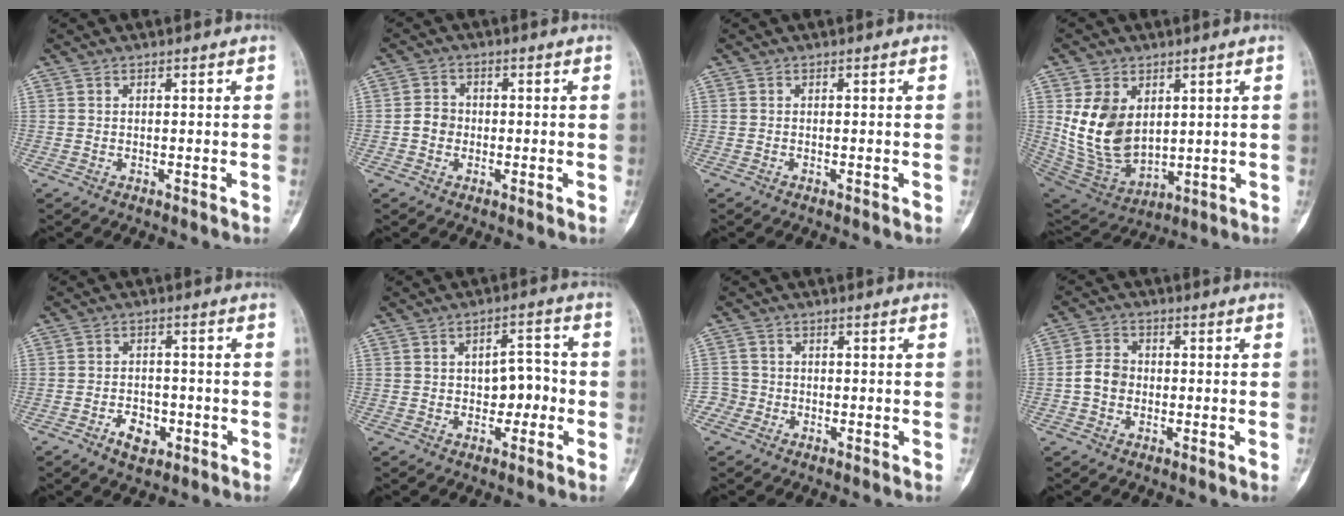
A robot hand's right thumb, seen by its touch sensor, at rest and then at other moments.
{"total": 3.3, "force": [-0.7, 3.0, 1.4], "torque": [-0.013, 0.011, -0.019]}
{"total": 0.0}
{"total": 14.4, "force": [3.0, 9.9, 10.0], "torque": [-0.165, -0.021, 0.083]}
{"total": 5.1, "force": [-2.5, 3.3, 3.0], "torque": [-0.034, 0.017, -0.038]}
{"total": 6.2, "force": [-0.9, 4.1, 4.6], "torque": [-0.042, 0.026, -0.017]}
{"total": 2.7, "force": [-1.3, 2.3, -0.2], "torque": [0.017, 0.012, -0.033]}
{"total": 4.9, "force": [-0.8, 4.0, 2.7], "torque": [-0.041, 0.016, -0.022]}